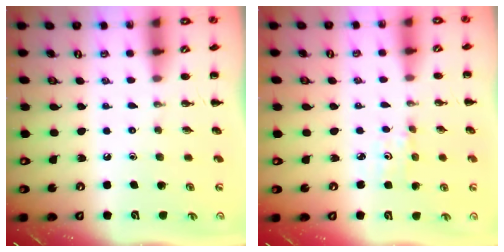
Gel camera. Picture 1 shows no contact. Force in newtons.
{"total": 2.9, "press": 2.8, "slide": 0.8}